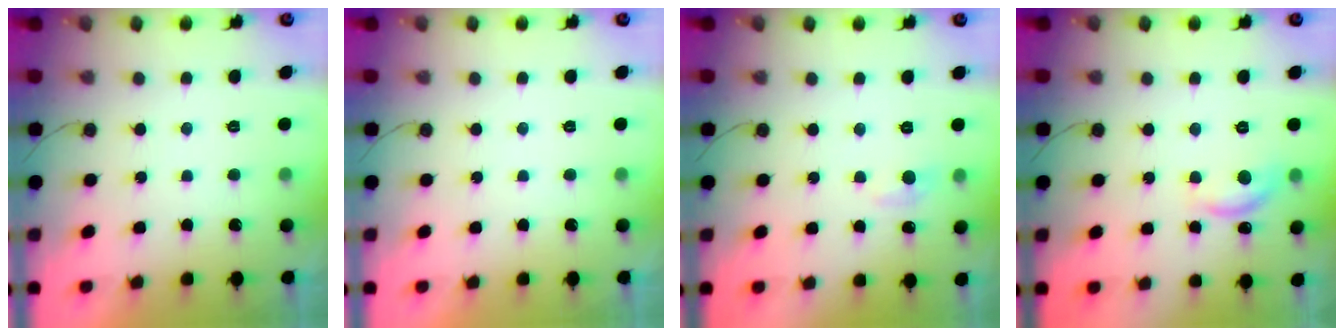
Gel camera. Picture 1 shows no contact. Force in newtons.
{"total": 0.0}
{"total": 6.2, "press": 6.2, "slide": 0.8}
{"total": 10.6, "press": 10.5, "slide": 0.7}